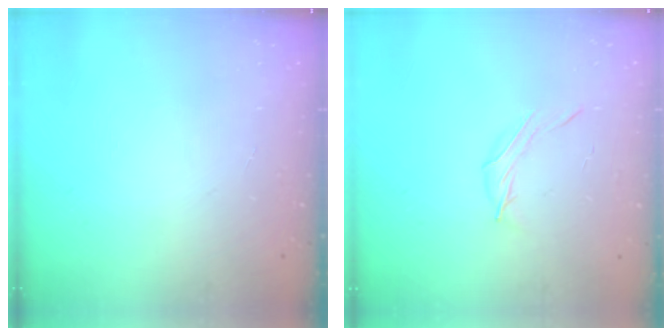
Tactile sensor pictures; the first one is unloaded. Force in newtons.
{"total": 4.3, "press": 4.1, "slide": 1.1}